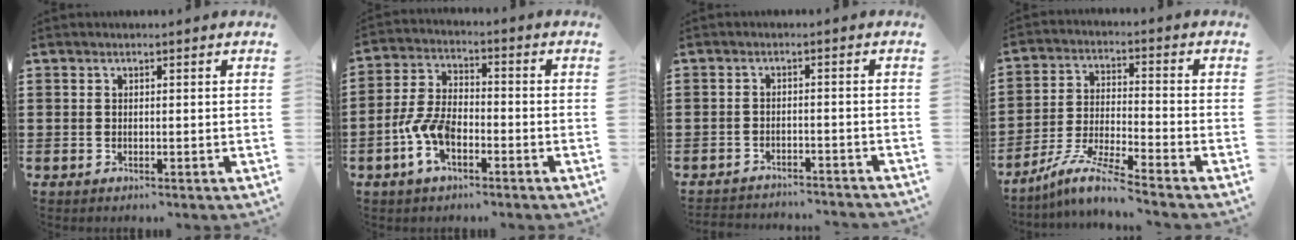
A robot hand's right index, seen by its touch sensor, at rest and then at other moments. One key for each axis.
{"total": 7.5, "fx": -3.3, "fy": 3.7, "fz": 5.6, "tx": -0.151, "ty": -0.006, "tz": -0.070}
{"total": 2.5, "fx": -2.5, "fy": 0.1, "fz": -0.1, "tx": -0.006, "ty": 0.000, "tz": -0.054}
{"total": 7.7, "fx": -6.6, "fy": -0.1, "fz": 3.9, "tx": -0.095, "ty": -0.010, "tz": -0.135}